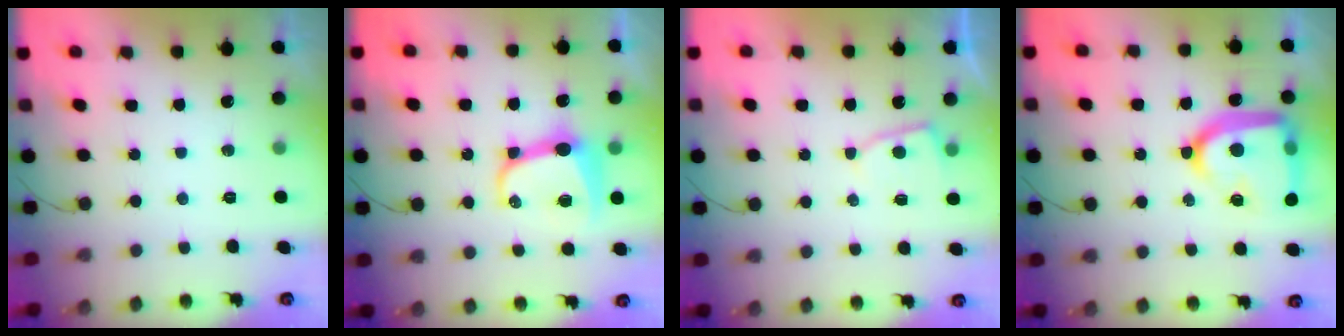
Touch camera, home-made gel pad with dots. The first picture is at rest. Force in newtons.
{"total": 10.5, "press": 10.5, "slide": 0.9}
{"total": 3.8, "press": 3.8, "slide": 0.4}
{"total": 22.5, "press": 22.4, "slide": 2.0}